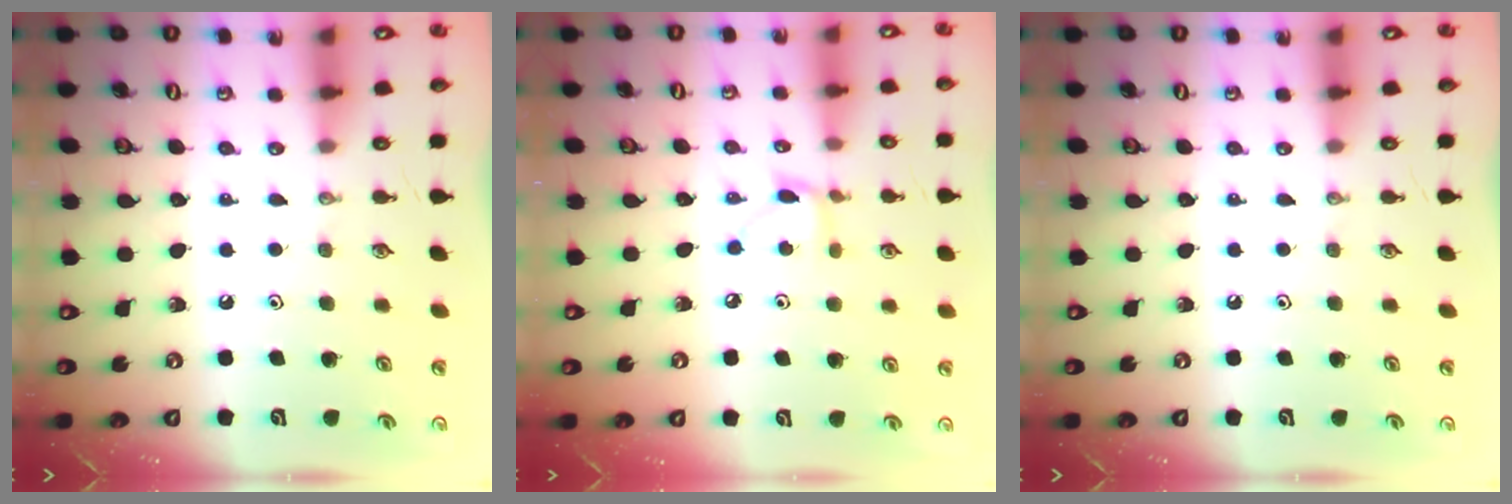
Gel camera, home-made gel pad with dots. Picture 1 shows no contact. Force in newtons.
{"total": 5.7, "press": 5.6, "slide": 0.6}
{"total": 0.0}